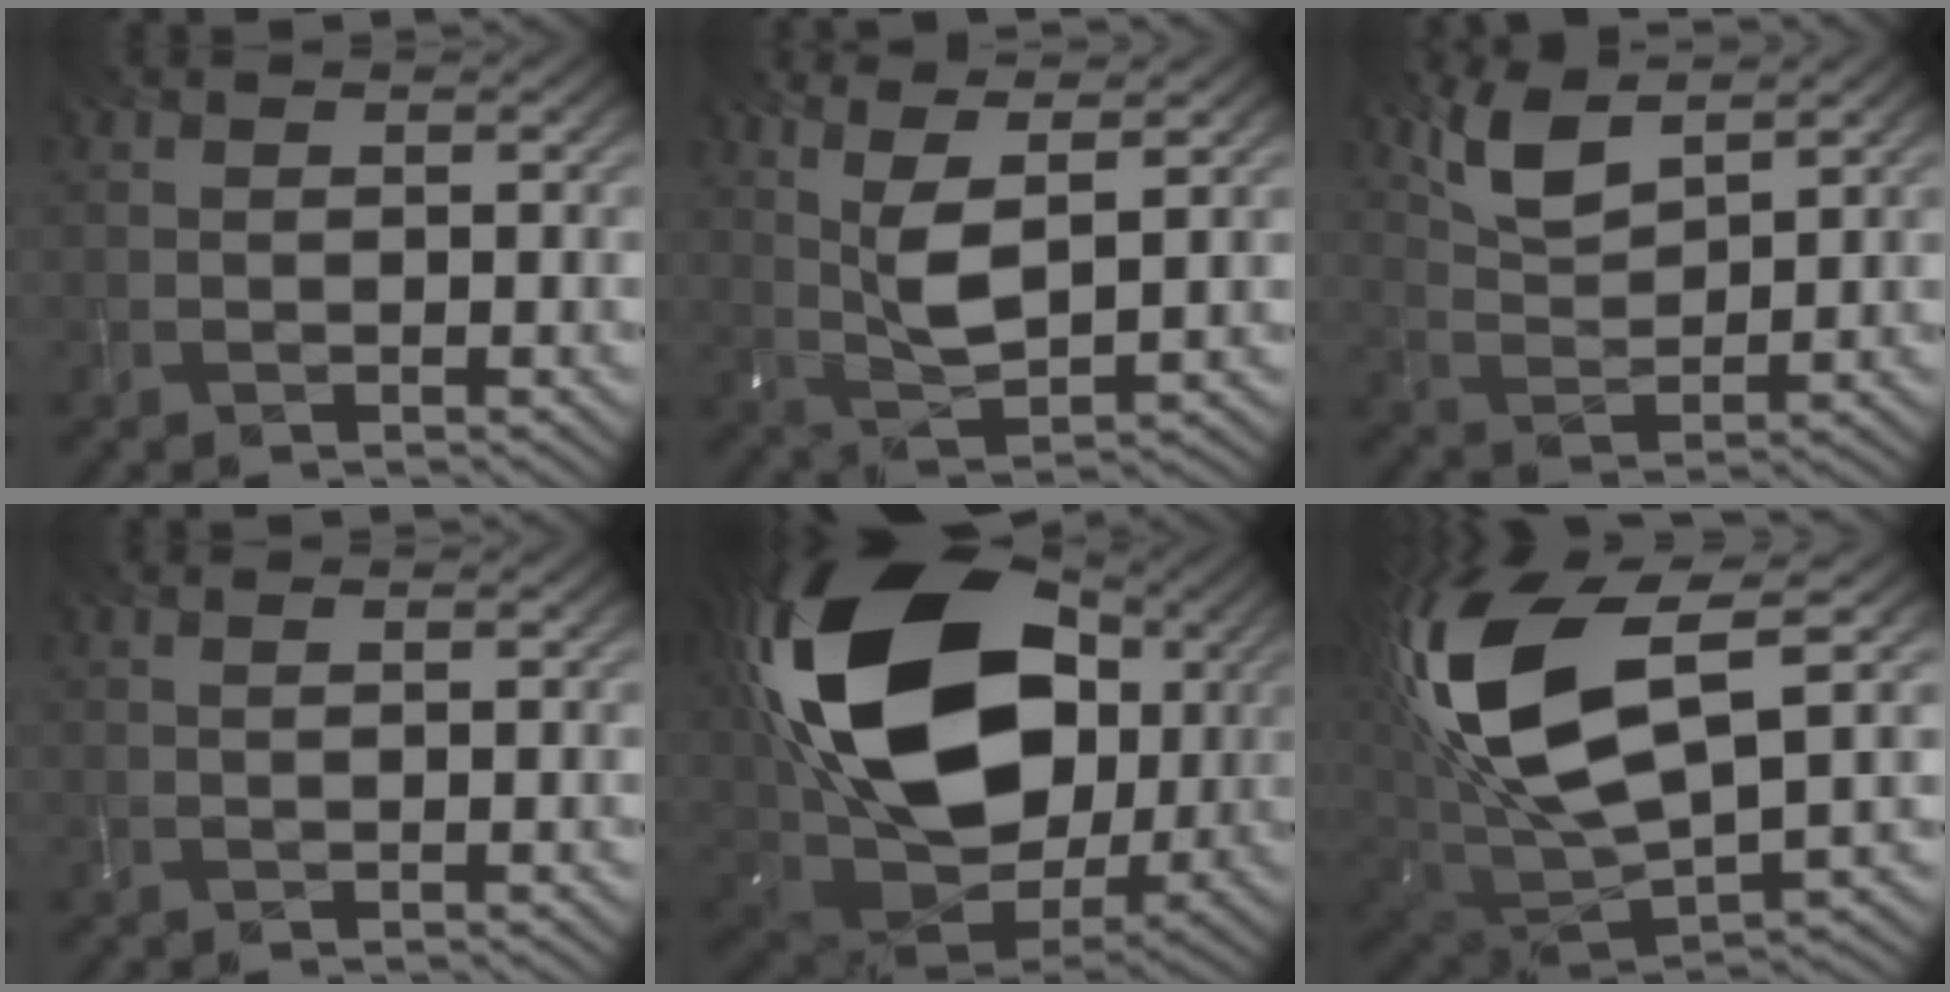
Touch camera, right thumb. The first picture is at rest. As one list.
[{"total": 7.1, "force": [2.7, 2.0, 6.3], "torque": [-0.143, 0.003, 0.057]}, {"total": 6.3, "force": [4.2, 2.2, 4.1], "torque": [-0.100, 0.000, 0.090]}, {"total": 0.5, "force": [0.3, 0.0, 0.4], "torque": [-0.012, 0.005, 0.006]}, {"total": 23.4, "force": [5.7, 15.6, 16.4], "torque": [-0.367, 0.022, 0.102]}, {"total": 16.8, "force": [4.6, 8.5, 13.8], "torque": [-0.323, 0.004, 0.095]}]